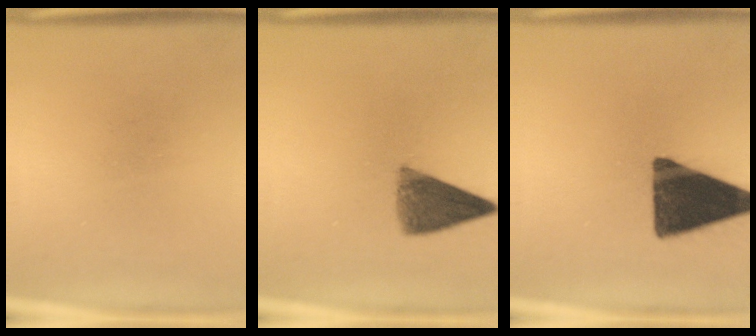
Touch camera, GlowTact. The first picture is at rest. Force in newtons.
{"total": 6.8}
{"total": 16.0}